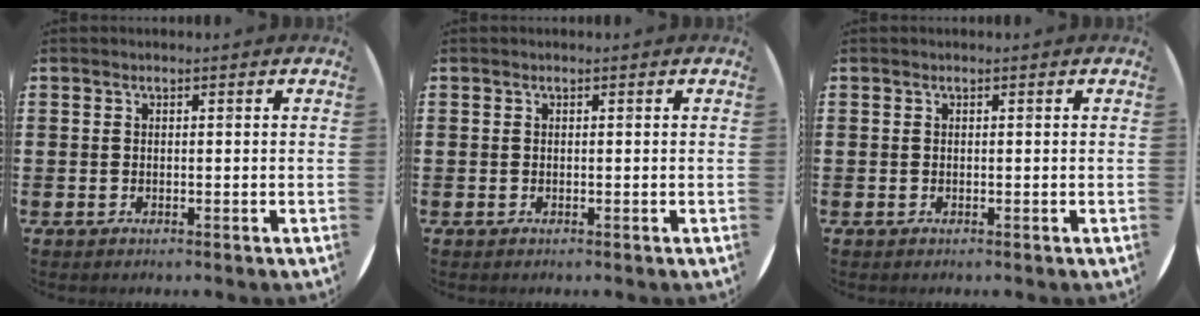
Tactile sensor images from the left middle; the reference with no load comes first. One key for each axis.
{"total": 0.0}
{"total": 0.0}